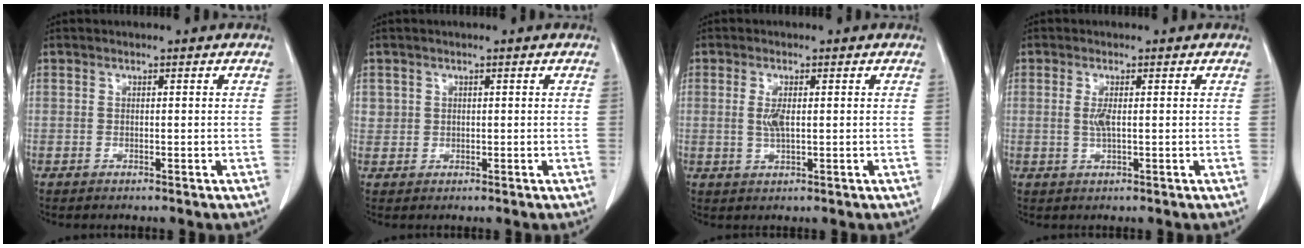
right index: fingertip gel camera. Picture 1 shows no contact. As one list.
[{"total": 1.6, "force": [0.6, 1.4, 0.1], "torque": [0.012, 0.002, 0.006]}, {"total": 2.9, "force": [0.3, 0.8, 2.8], "torque": [-0.060, -0.004, 0.008]}, {"total": 2.2, "force": [0.2, 0.4, 2.1], "torque": [-0.051, -0.003, 0.005]}]